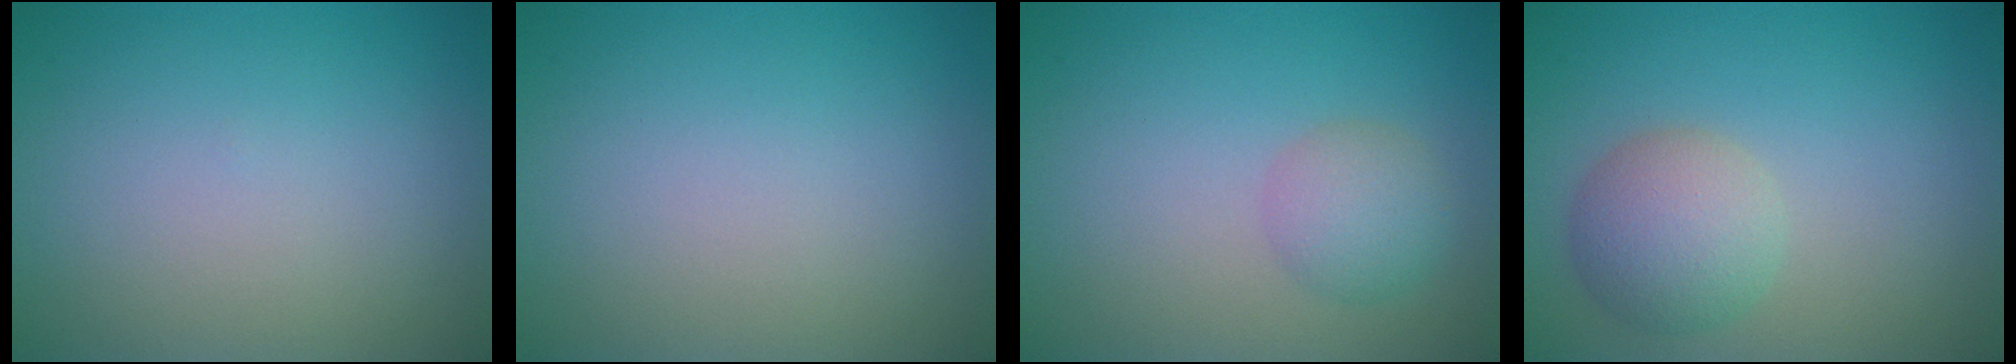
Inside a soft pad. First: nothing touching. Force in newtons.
{"total": 0.0}
{"total": 2.5, "press": 2.5, "slide": 0.1}
{"total": 3.8, "press": 3.8, "slide": 0.3}